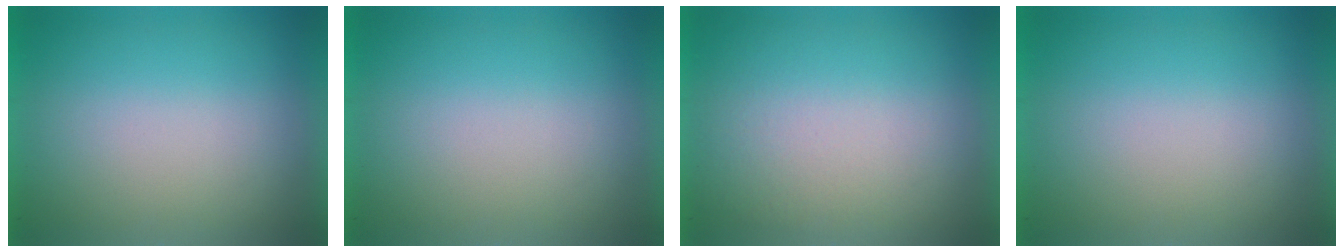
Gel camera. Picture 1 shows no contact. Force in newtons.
{"total": 0.0}
{"total": 1.4}
{"total": 0.0}